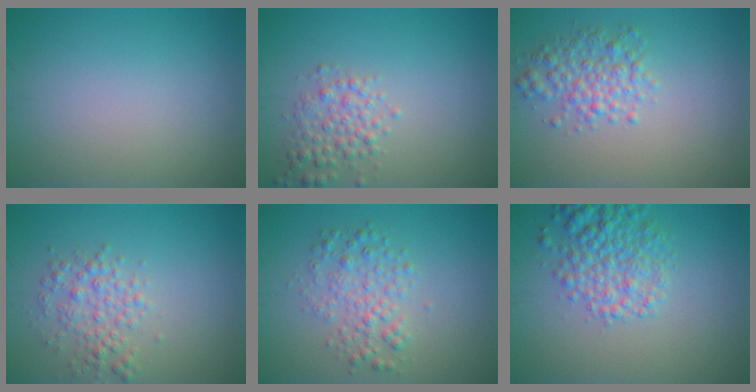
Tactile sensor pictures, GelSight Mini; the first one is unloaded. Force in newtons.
{"total": 2.7, "press": 2.7, "slide": 0.0}
{"total": 3.1, "press": 3.1, "slide": 0.0}
{"total": 2.8, "press": 2.8, "slide": 0.0}
{"total": 3.0, "press": 3.0, "slide": 0.1}
{"total": 4.7, "press": 4.7, "slide": 0.3}